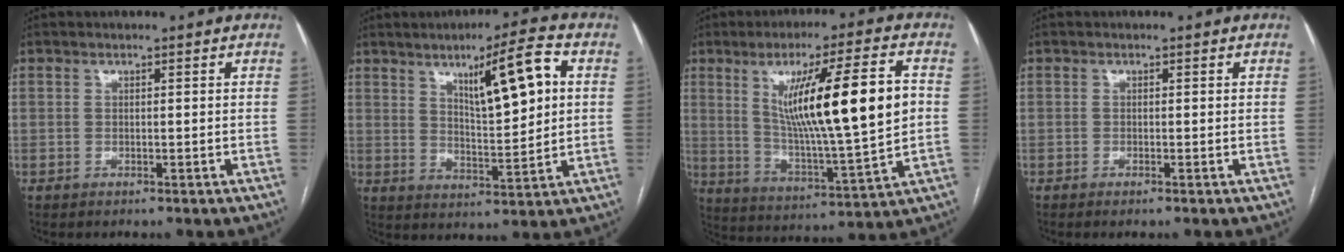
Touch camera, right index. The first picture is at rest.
{"total": 10.9, "force": [3.8, 1.7, 10.1], "torque": [-0.157, 0.003, 0.065]}
{"total": 18.7, "force": [3.3, 1.2, 18.4], "torque": [-0.302, -0.003, 0.055]}
{"total": 0.8, "force": [-0.5, 0.0, 0.5], "torque": [-0.011, -0.001, -0.010]}